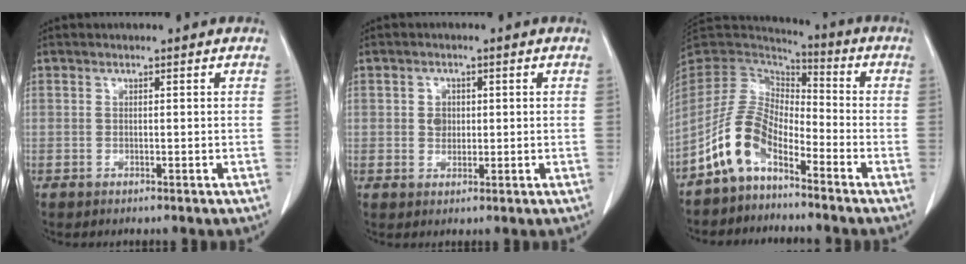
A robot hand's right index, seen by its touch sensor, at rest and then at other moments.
{"total": 3.0, "force": [0.2, 2.5, 1.5], "torque": [-0.026, 0.010, 0.009]}
{"total": 11.7, "force": [-6.8, 5.7, 7.6], "torque": [-0.175, 0.013, -0.140]}